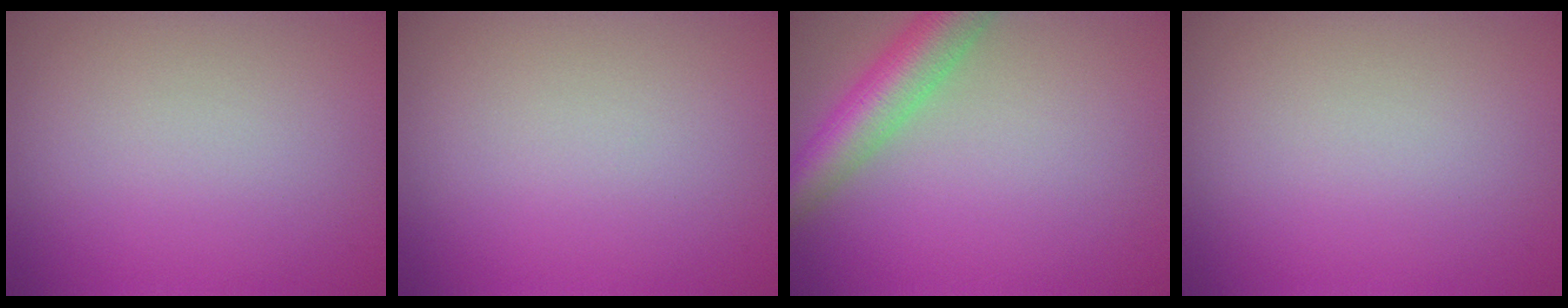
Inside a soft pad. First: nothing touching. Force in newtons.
{"total": 0.0}
{"total": 5.7, "press": 5.7, "slide": 0.2}
{"total": 0.0}